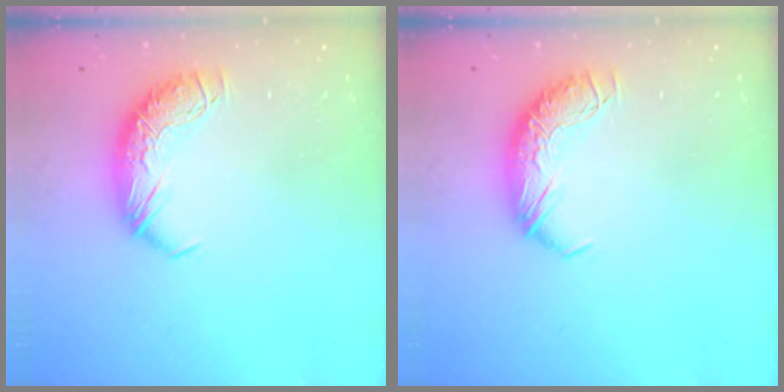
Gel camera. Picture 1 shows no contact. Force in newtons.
{"total": 0.0}